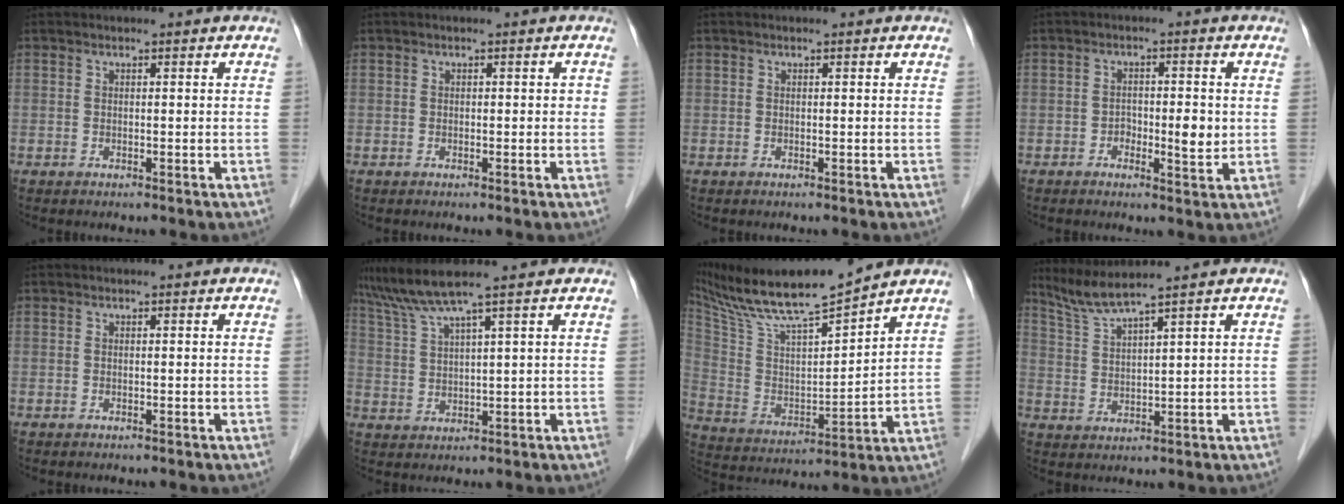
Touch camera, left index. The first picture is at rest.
{"total": 0.6, "force": [0.1, 0.4, 0.4], "torque": [-0.001, 0.004, 0.000]}
{"total": 0.0}
{"total": 3.7, "force": [-0.5, 1.6, 3.3], "torque": [-0.048, 0.001, -0.005]}
{"total": 0.0}
{"total": 6.3, "force": [5.1, -1.8, 3.3], "torque": [-0.074, 0.011, 0.105]}
{"total": 16.7, "force": [14.8, -0.1, 7.9], "torque": [-0.152, 0.004, 0.273]}
{"total": 5.3, "force": [4.7, -1.6, 2.0], "torque": [-0.050, -0.002, 0.102]}